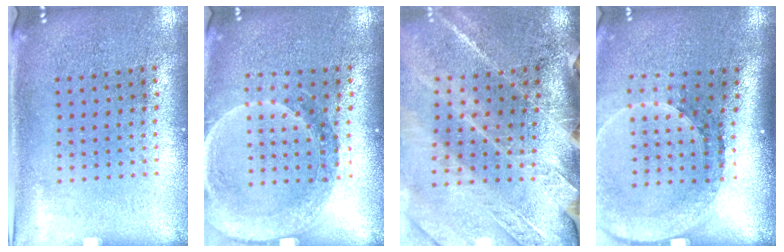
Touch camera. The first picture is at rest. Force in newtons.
{"total": 1.5, "press": 1.5, "slide": 0.3}
{"total": 3.8, "press": 3.3, "slide": 1.9}
{"total": 2.6, "press": 1.8, "slide": 1.9}